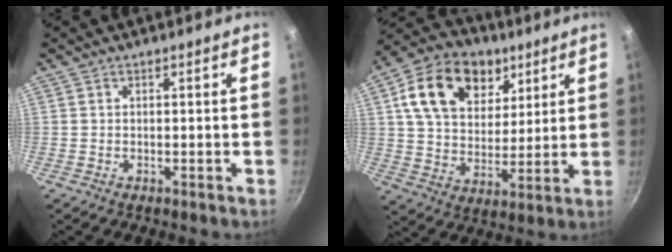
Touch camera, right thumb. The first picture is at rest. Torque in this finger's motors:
{"motor_torque": [0.16, 0.49, 0.50, 0.00, 0.27]}